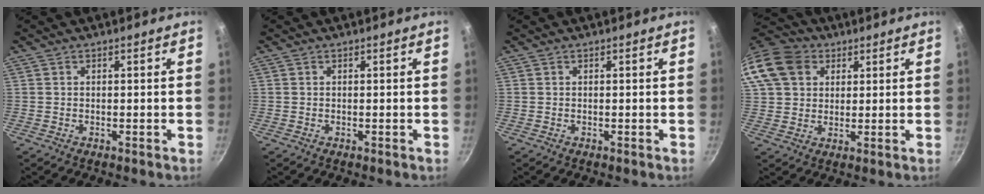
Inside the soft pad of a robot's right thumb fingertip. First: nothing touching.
{"total": 0.0}
{"total": 0.0}
{"total": 17.1, "force": [6.4, 13.3, 8.6], "torque": [-0.186, 0.026, 0.110]}